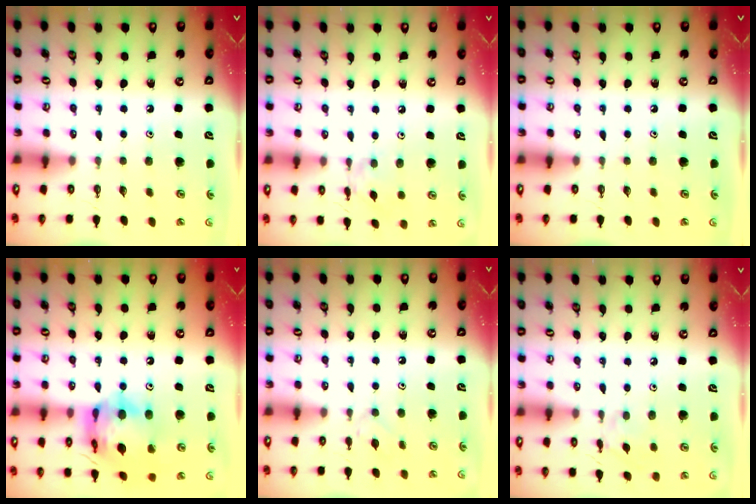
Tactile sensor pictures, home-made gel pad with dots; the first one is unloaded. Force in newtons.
{"total": 2.0, "press": 2.0, "slide": 0.2}
{"total": 0.0}
{"total": 17.4, "press": 17.2, "slide": 2.3}
{"total": 2.2, "press": 2.1, "slide": 0.6}
{"total": 4.7, "press": 4.6, "slide": 0.7}